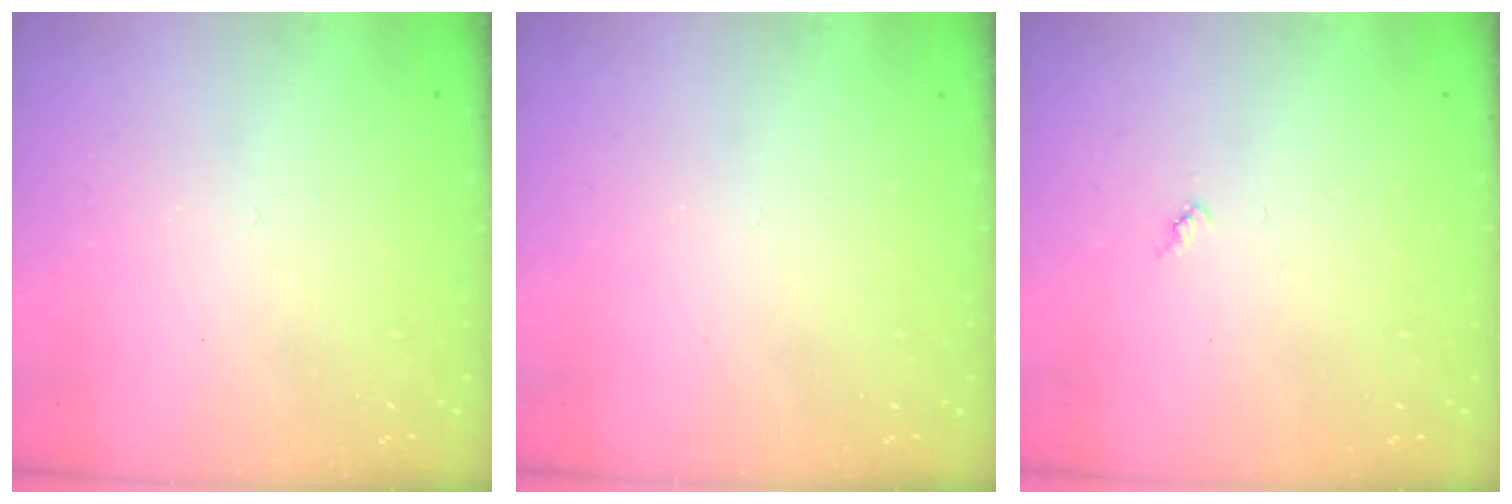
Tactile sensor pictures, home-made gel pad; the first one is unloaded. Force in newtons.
{"total": 0.0}
{"total": 3.3, "press": 3.3, "slide": 0.2}